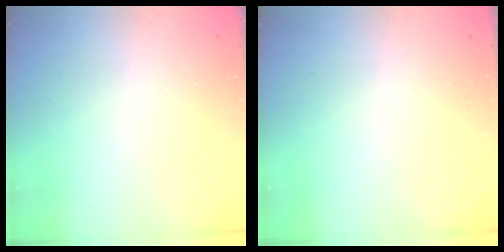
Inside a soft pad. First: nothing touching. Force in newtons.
{"total": 0.0}